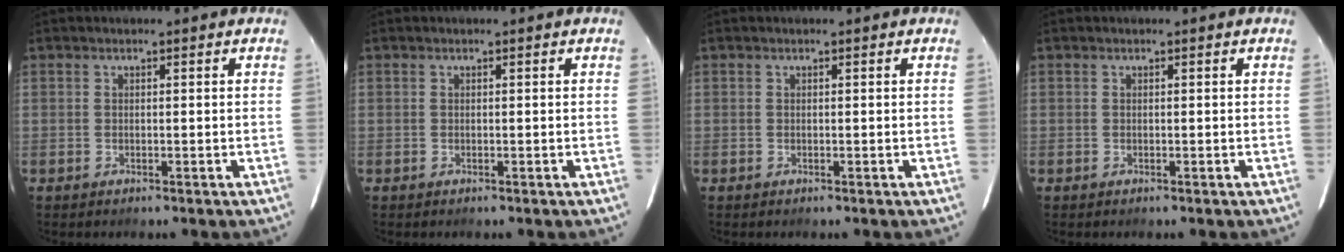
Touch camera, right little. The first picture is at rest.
{"total": 0.0}
{"total": 0.0}
{"total": 0.0}